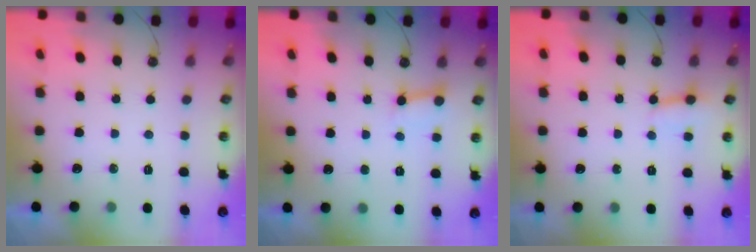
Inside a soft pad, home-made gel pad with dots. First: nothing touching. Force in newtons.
{"total": 2.7, "press": 2.7, "slide": 0.2}
{"total": 3.7, "press": 3.6, "slide": 0.4}